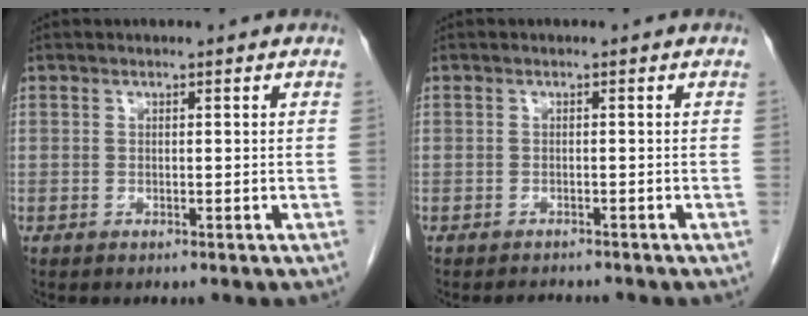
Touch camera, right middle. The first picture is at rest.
{"total": 1.5, "force": [-1.5, 0.2, 0.2], "torque": [-0.009, -0.008, -0.018]}